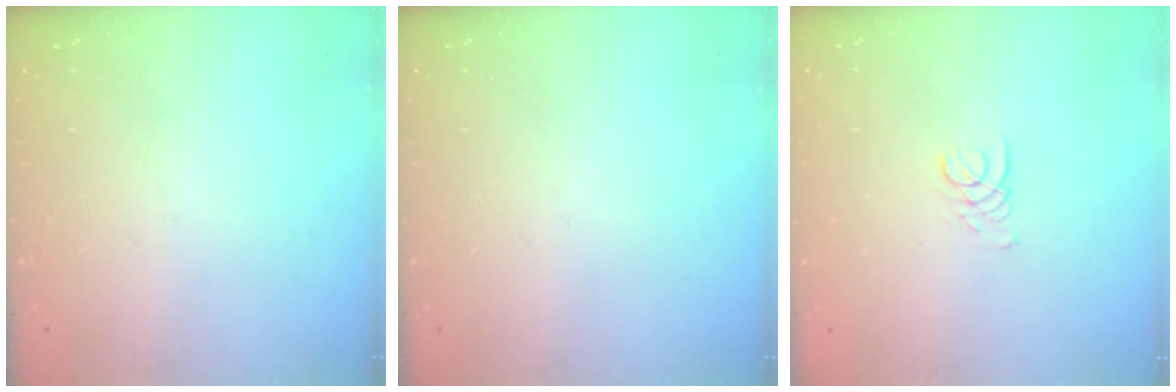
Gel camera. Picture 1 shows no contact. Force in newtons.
{"total": 0.0}
{"total": 1.6, "press": 1.6, "slide": 0.1}